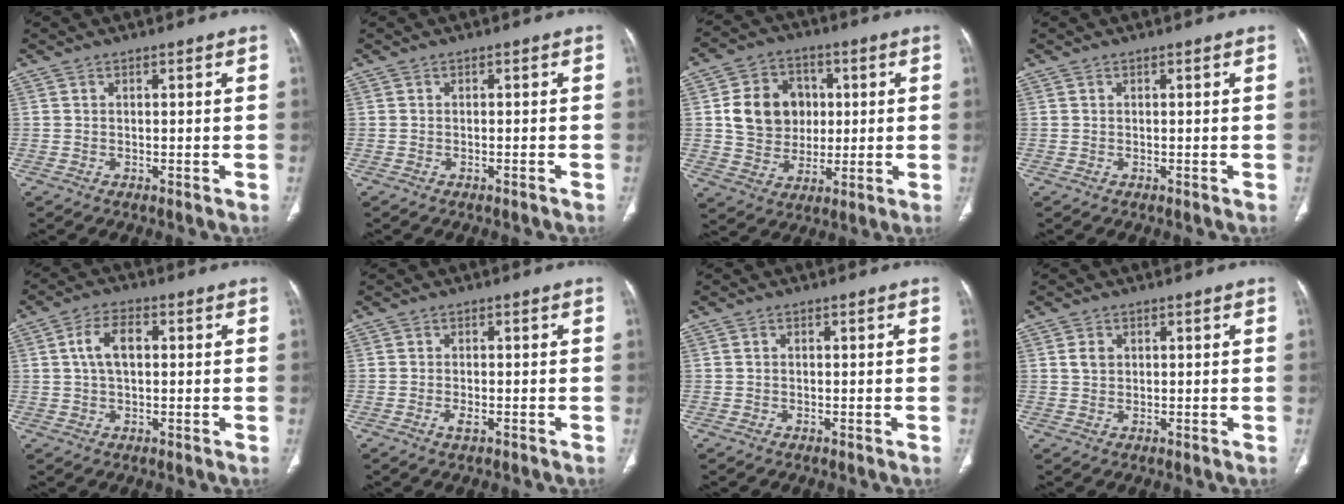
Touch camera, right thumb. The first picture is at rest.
{"total": 0.8, "force": [-0.6, -0.1, 0.5], "torque": [-0.016, 0.006, -0.004]}
{"total": 12.8, "force": [1.8, 11.0, 6.4], "torque": [-0.071, 0.005, 0.035]}
{"total": 0.0}
{"total": 5.8, "force": [0.8, 3.2, 4.8], "torque": [-0.091, 0.012, 0.013]}
{"total": 1.8, "force": [-0.9, 0.6, 1.4], "torque": [-0.030, 0.001, -0.017]}
{"total": 0.0}
{"total": 1.9, "force": [0.6, 1.5, 1.1], "torque": [-0.020, 0.001, 0.014]}